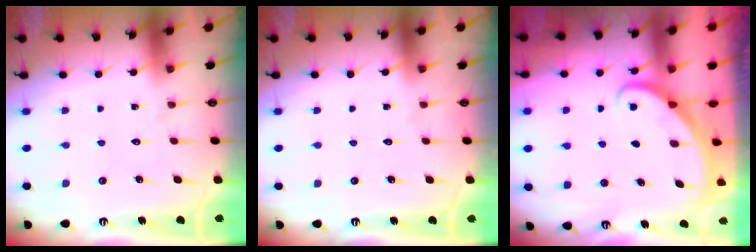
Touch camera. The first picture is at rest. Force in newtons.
{"total": 0.0}
{"total": 2.3, "press": 2.3, "slide": 0.1}